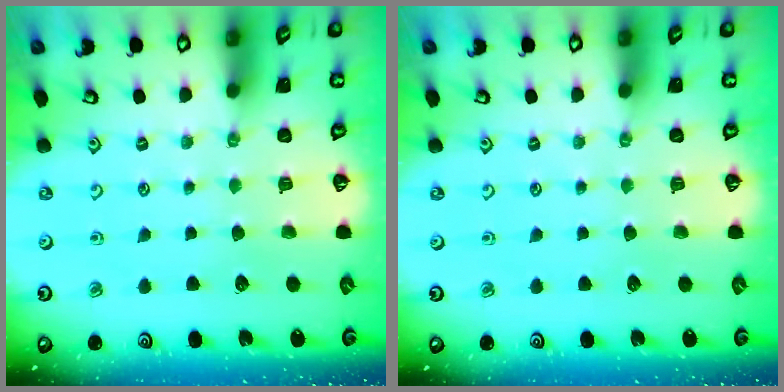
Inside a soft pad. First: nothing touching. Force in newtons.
{"total": 0.0}